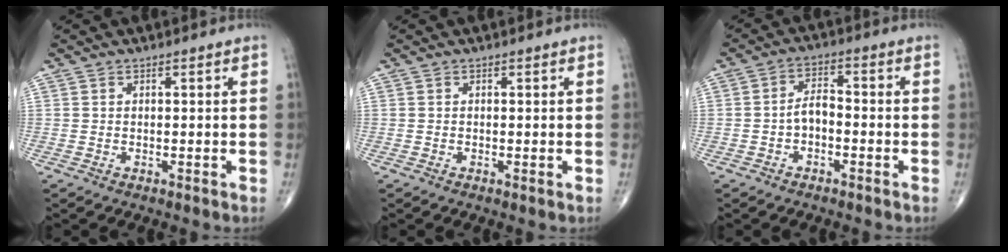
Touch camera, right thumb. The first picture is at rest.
{"total": 0.0}
{"total": 4.2, "force": [-1.3, 2.6, 3.1], "torque": [-0.047, 0.023, -0.031]}